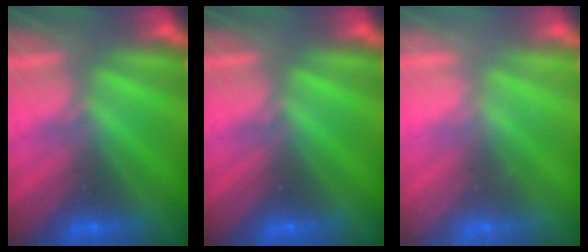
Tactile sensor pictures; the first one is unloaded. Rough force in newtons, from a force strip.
{"total": 0.0}
{"total": 2.3}